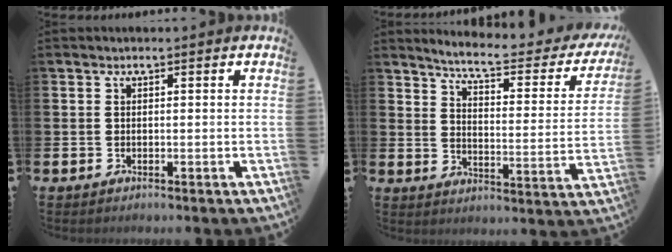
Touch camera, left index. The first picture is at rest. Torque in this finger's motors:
{"motor_torque": [0.59, -1.55, 0.15, 0.04]}